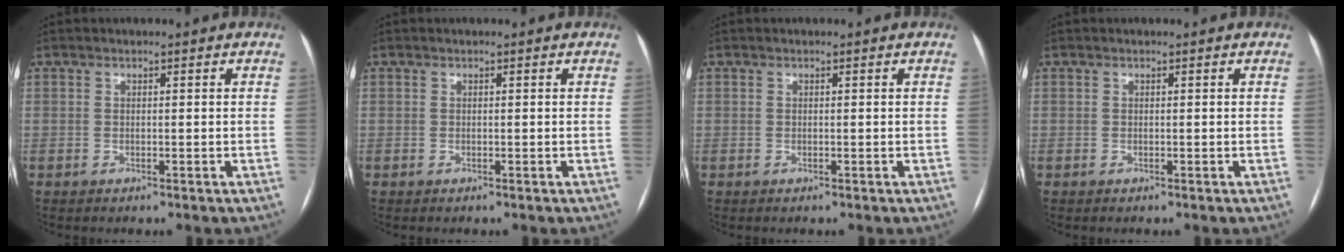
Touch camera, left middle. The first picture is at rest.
{"total": 0.0}
{"total": 0.0}
{"total": 0.0}